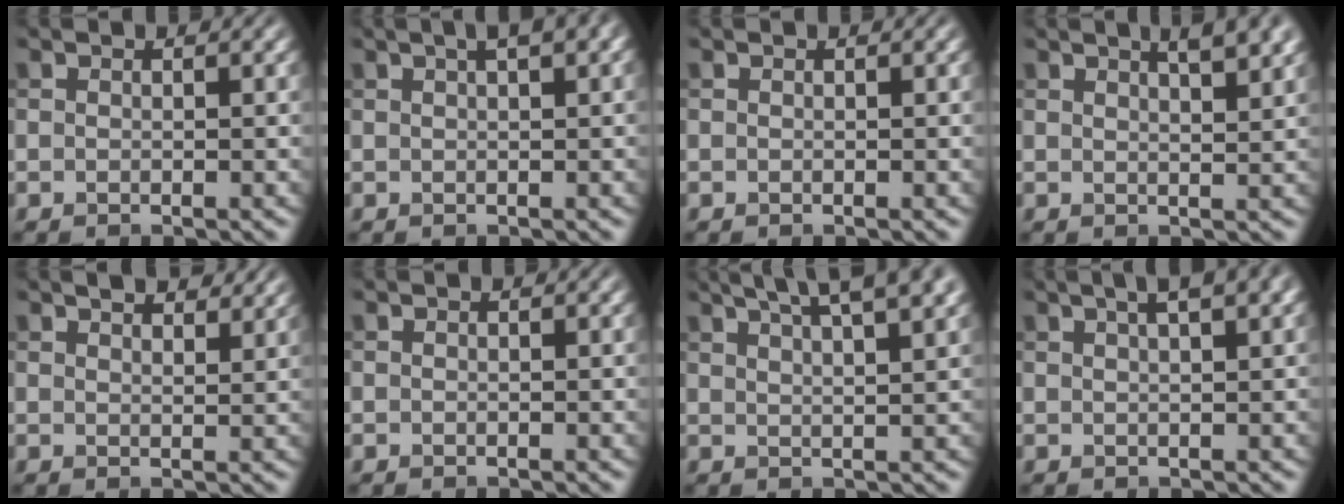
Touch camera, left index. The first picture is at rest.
{"total": 3.7, "force": [1.9, 1.2, 3.0], "torque": [-0.024, 0.011, 0.015]}
{"total": 0.0}
{"total": 5.0, "force": [3.0, 1.8, 3.6], "torque": [-0.018, 0.021, 0.018]}
{"total": 3.5, "force": [2.9, 1.0, 1.7], "torque": [-0.020, 0.003, 0.032]}
{"total": 0.0}
{"total": 9.1, "force": [6.1, 2.8, 6.2], "torque": [-0.062, 0.039, 0.055]}
{"total": 5.7, "force": [3.2, 2.1, 4.3], "torque": [-0.037, 0.027, 0.019]}